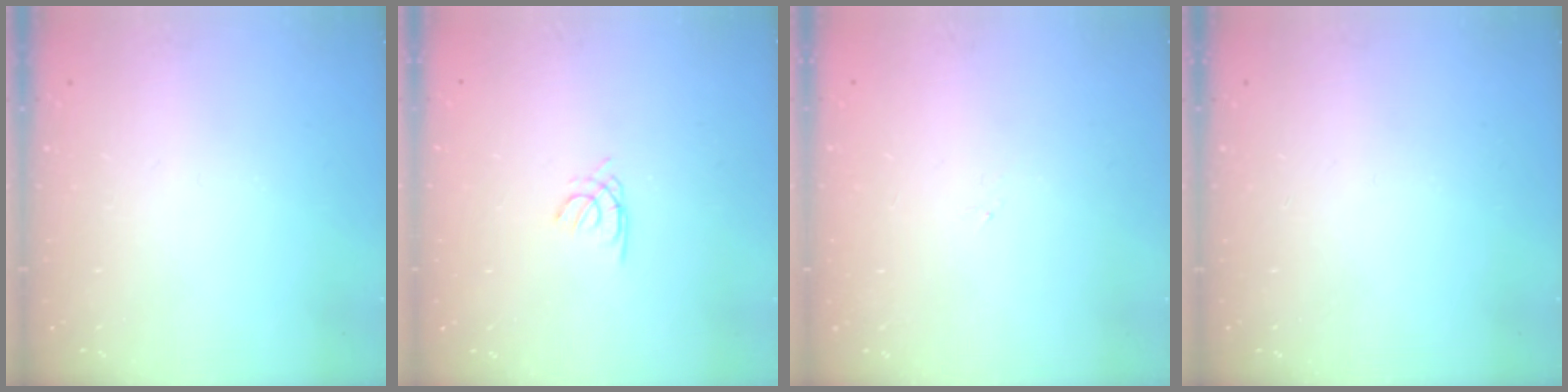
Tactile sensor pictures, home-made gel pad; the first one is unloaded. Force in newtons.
{"total": 1.5, "press": 1.4, "slide": 0.4}
{"total": 0.0}
{"total": 0.0}